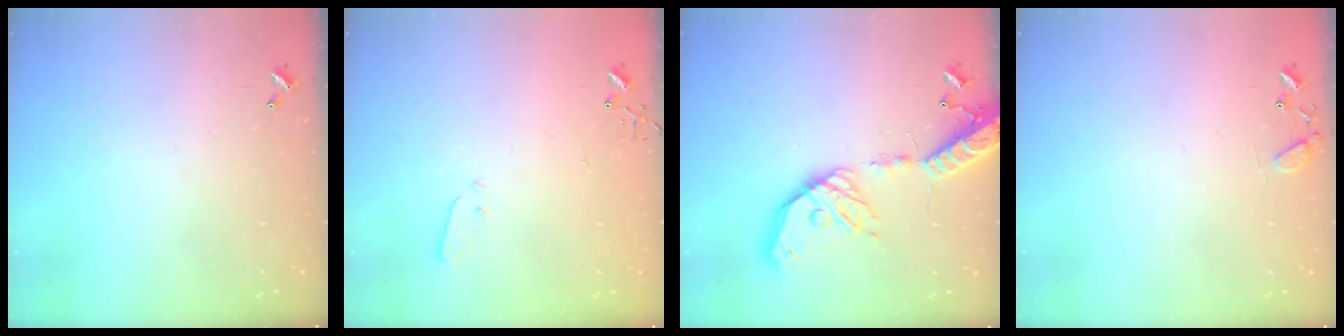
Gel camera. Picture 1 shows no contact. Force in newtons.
{"total": 3.5, "press": 3.5, "slide": 0.2}
{"total": 20.9, "press": 20.5, "slide": 3.9}
{"total": 9.0, "press": 9.0, "slide": 0.6}